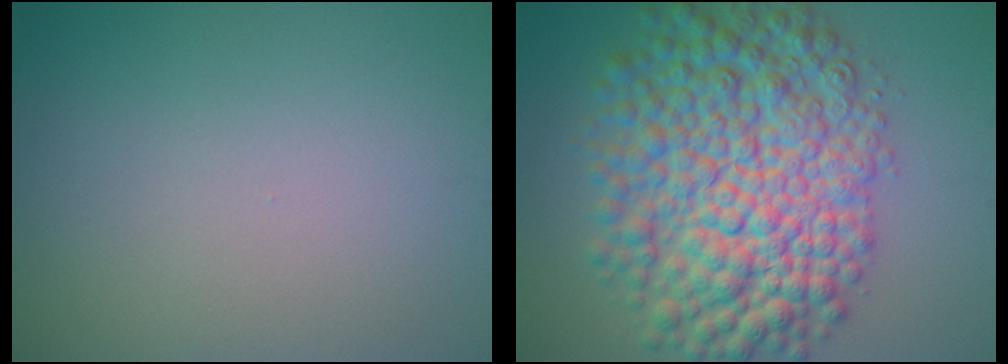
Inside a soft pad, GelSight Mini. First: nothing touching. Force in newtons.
{"total": 11.6, "press": 11.6, "slide": 0.2}